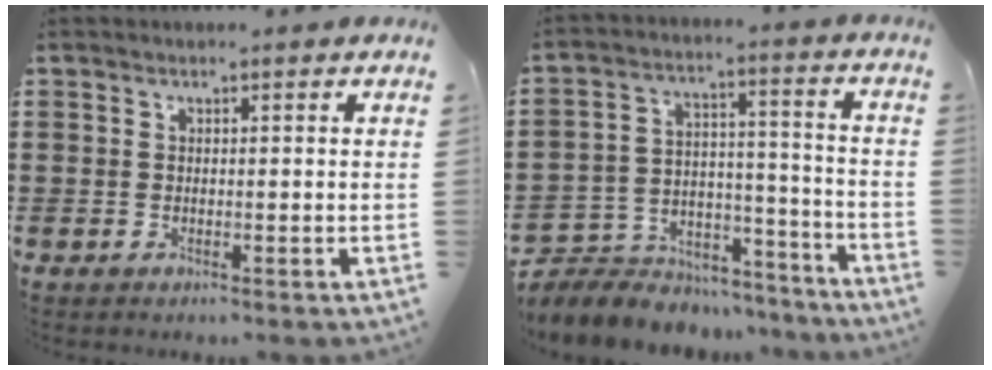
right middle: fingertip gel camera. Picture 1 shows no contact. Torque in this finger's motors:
{"motor_torque": [1.32, -0.77, 0.54, 0.21]}